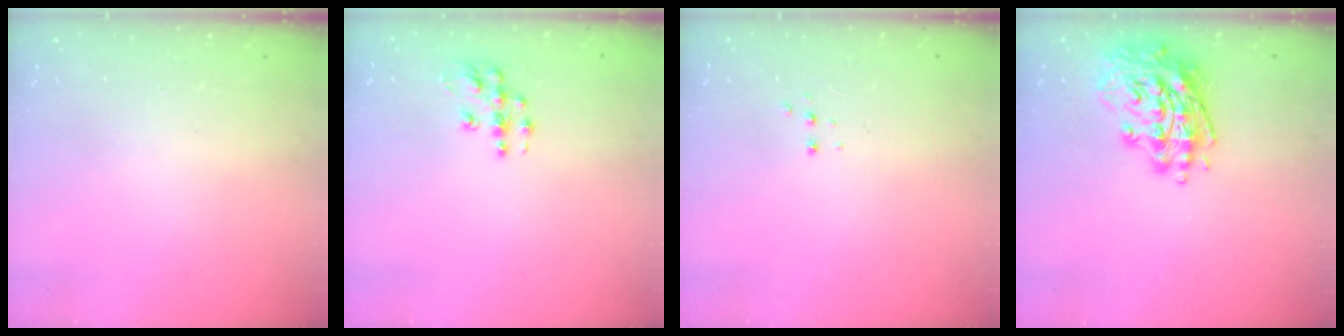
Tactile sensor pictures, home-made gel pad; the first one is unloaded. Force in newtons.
{"total": 8.2, "press": 8.2, "slide": 0.4}
{"total": 2.7, "press": 2.7, "slide": 0.5}
{"total": 16.2, "press": 16.0, "slide": 2.6}